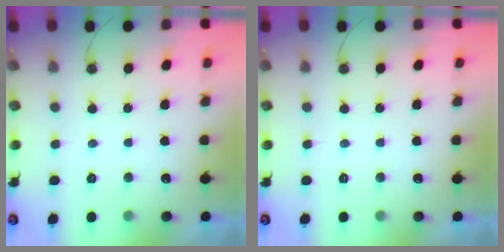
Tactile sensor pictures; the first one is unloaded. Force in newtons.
{"total": 0.0}